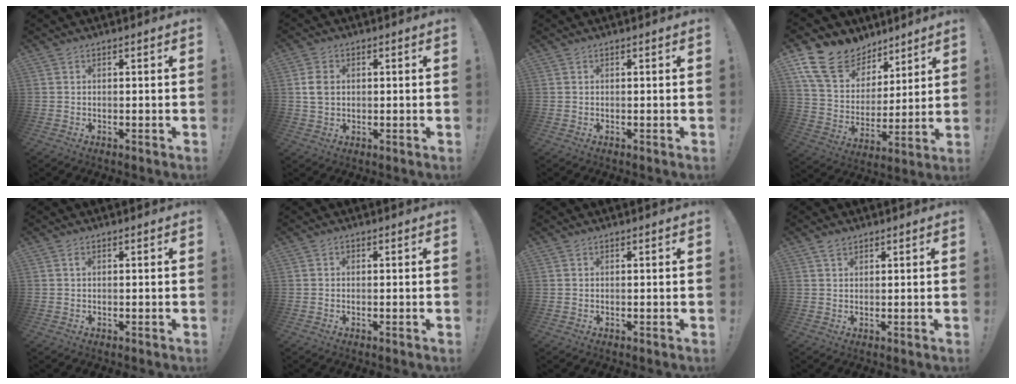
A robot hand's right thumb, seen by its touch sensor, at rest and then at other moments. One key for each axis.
{"total": 5.1, "fx": 0.6, "fy": 4.0, "fz": 3.2, "tx": -0.054, "ty": 0.005, "tz": 0.012}
{"total": 0.0}
{"total": 16.8, "fx": 10.7, "fy": 11.0, "fz": 6.9, "tx": -0.123, "ty": -0.061, "tz": 0.210}
{"total": 0.6, "fx": 0.2, "fy": 0.1, "fz": 0.5, "tx": -0.005, "ty": 0.000, "tz": 0.003}
{"total": 0.6, "fx": -0.1, "fy": 0.6, "fz": 0.1, "tx": -0.009, "ty": 0.004, "tz": -0.001}
{"total": 0.0}
{"total": 1.9, "fx": 1.5, "fy": 0.9, "fz": 0.8, "tx": -0.016, "ty": -0.001, "tz": 0.028}